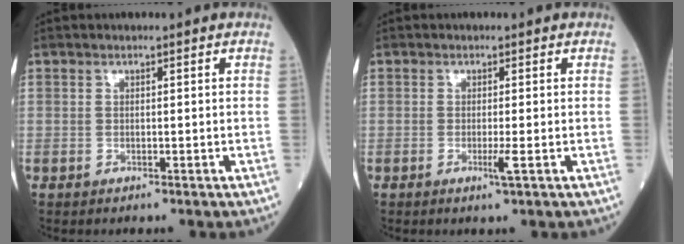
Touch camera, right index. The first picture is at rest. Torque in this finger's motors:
{"motor_torque": [0.57, -0.21, 0.30, 0.07]}